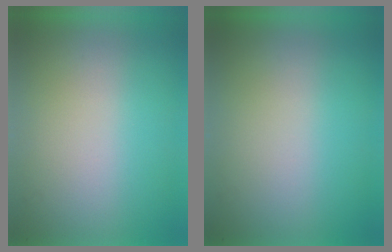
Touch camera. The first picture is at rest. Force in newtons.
{"total": 0.0}